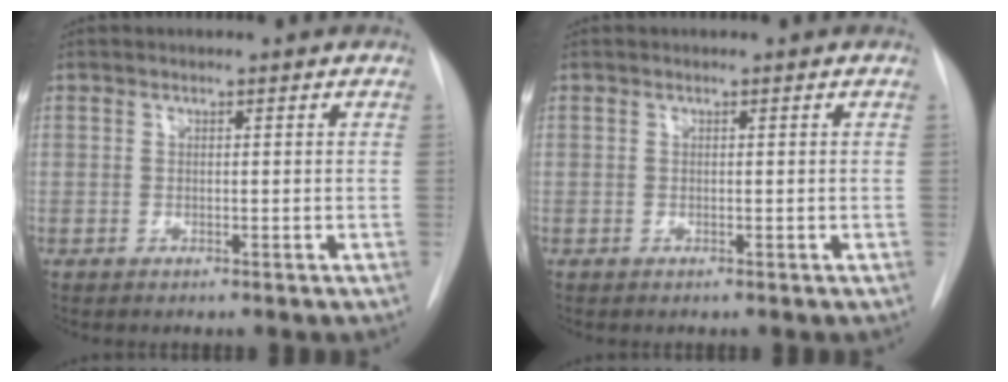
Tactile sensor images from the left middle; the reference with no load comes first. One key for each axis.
{"total": 0.0}